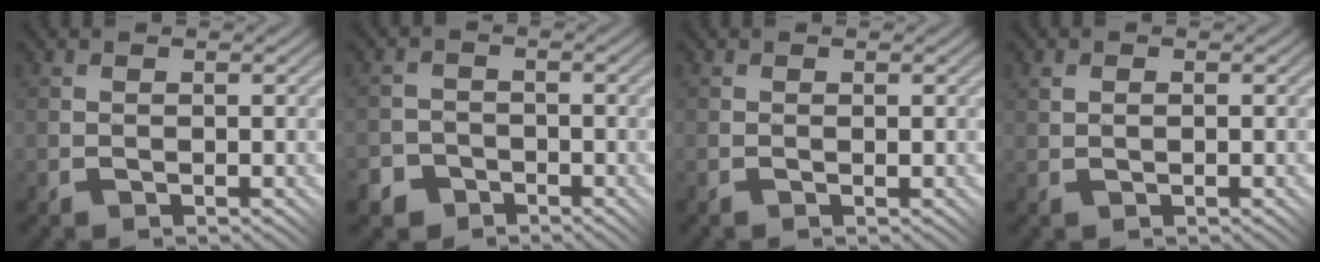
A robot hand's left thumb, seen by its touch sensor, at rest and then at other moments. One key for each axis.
{"total": 5.6, "fx": -3.8, "fy": 4.1, "fz": 0.5, "tx": -0.001, "ty": -0.008, "tz": -0.078}
{"total": 0.0}
{"total": 1.3, "fx": 0.3, "fy": 0.7, "fz": 1.0, "tx": -0.022, "ty": 0.008, "tz": 0.010}